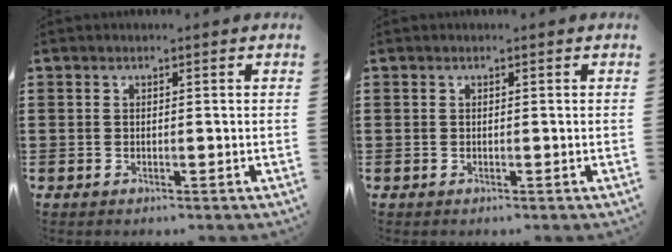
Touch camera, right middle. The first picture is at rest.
{"total": 0.0}